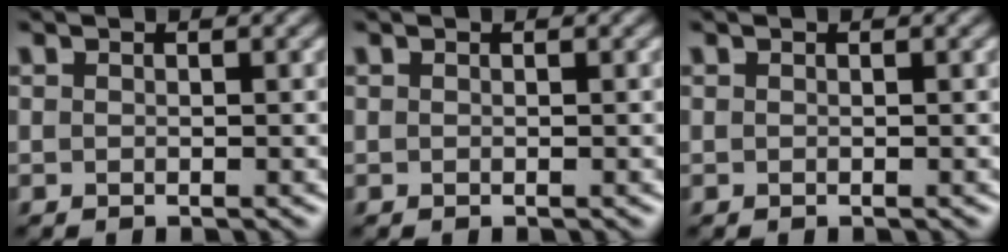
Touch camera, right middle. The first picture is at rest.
{"total": 0.0}
{"total": 0.0}